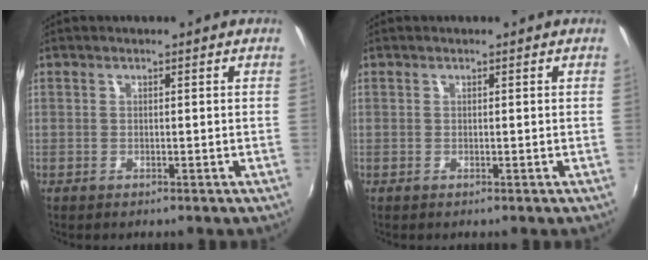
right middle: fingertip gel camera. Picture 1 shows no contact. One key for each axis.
{"total": 0.0}